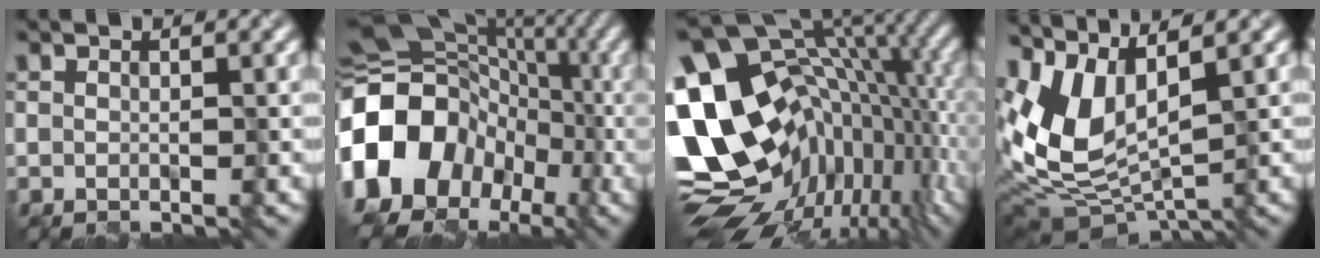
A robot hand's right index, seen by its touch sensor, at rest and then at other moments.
{"total": 14.9, "force": [-3.6, 12.0, 8.1], "torque": [-0.169, 0.009, -0.086]}
{"total": 19.2, "force": [-2.2, 12.2, 14.8], "torque": [-0.247, -0.005, -0.029]}
{"total": 8.1, "force": [2.1, 4.2, 6.7], "torque": [-0.154, -0.014, 0.047]}